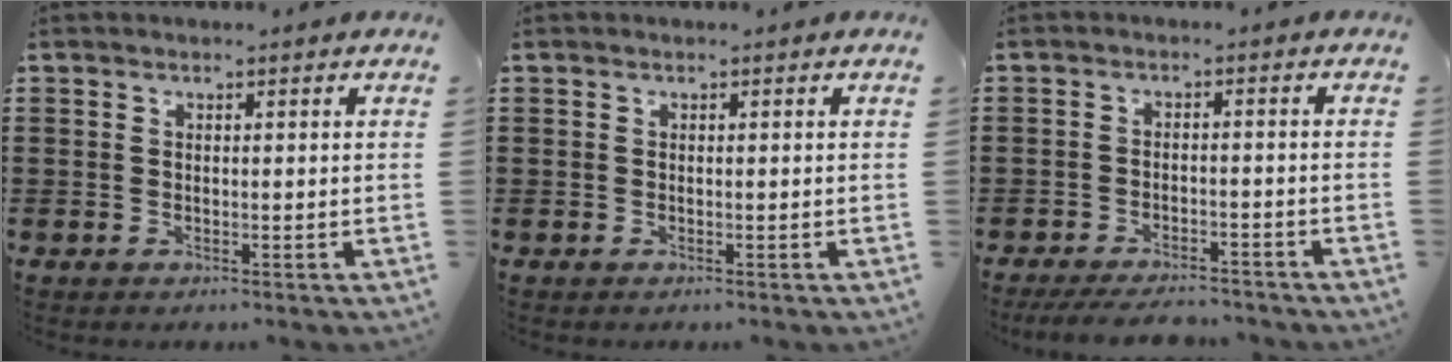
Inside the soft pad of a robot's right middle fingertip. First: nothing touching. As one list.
[{"total": 0.0}, {"total": 4.0, "force": [-3.8, 0.6, 1.0], "torque": [-0.024, 0.001, -0.077]}]